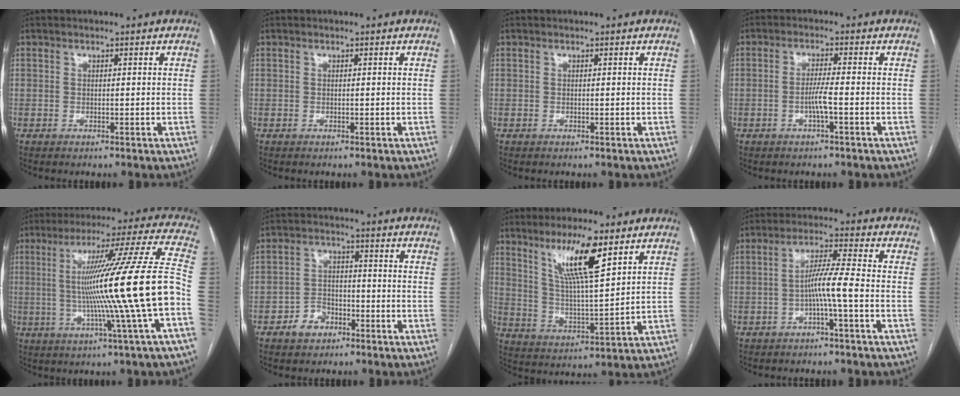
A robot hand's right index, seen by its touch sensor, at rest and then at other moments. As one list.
[{"total": 0.0}, {"total": 0.0}, {"total": 3.3, "force": [-1.1, -0.2, 3.0], "torque": [-0.059, 0.000, -0.023]}, {"total": 20.5, "force": [-2.5, -2.7, 20.2], "torque": [-0.310, -0.003, -0.056]}, {"total": 4.9, "force": [-2.8, 3.6, 1.9], "torque": [-0.034, 0.015, -0.046]}, {"total": 10.8, "force": [6.4, 0.9, 8.7], "torque": [-0.158, -0.006, 0.118]}, {"total": 5.6, "force": [-1.7, -0.8, 5.2], "torque": [-0.097, 0.011, -0.032]}]